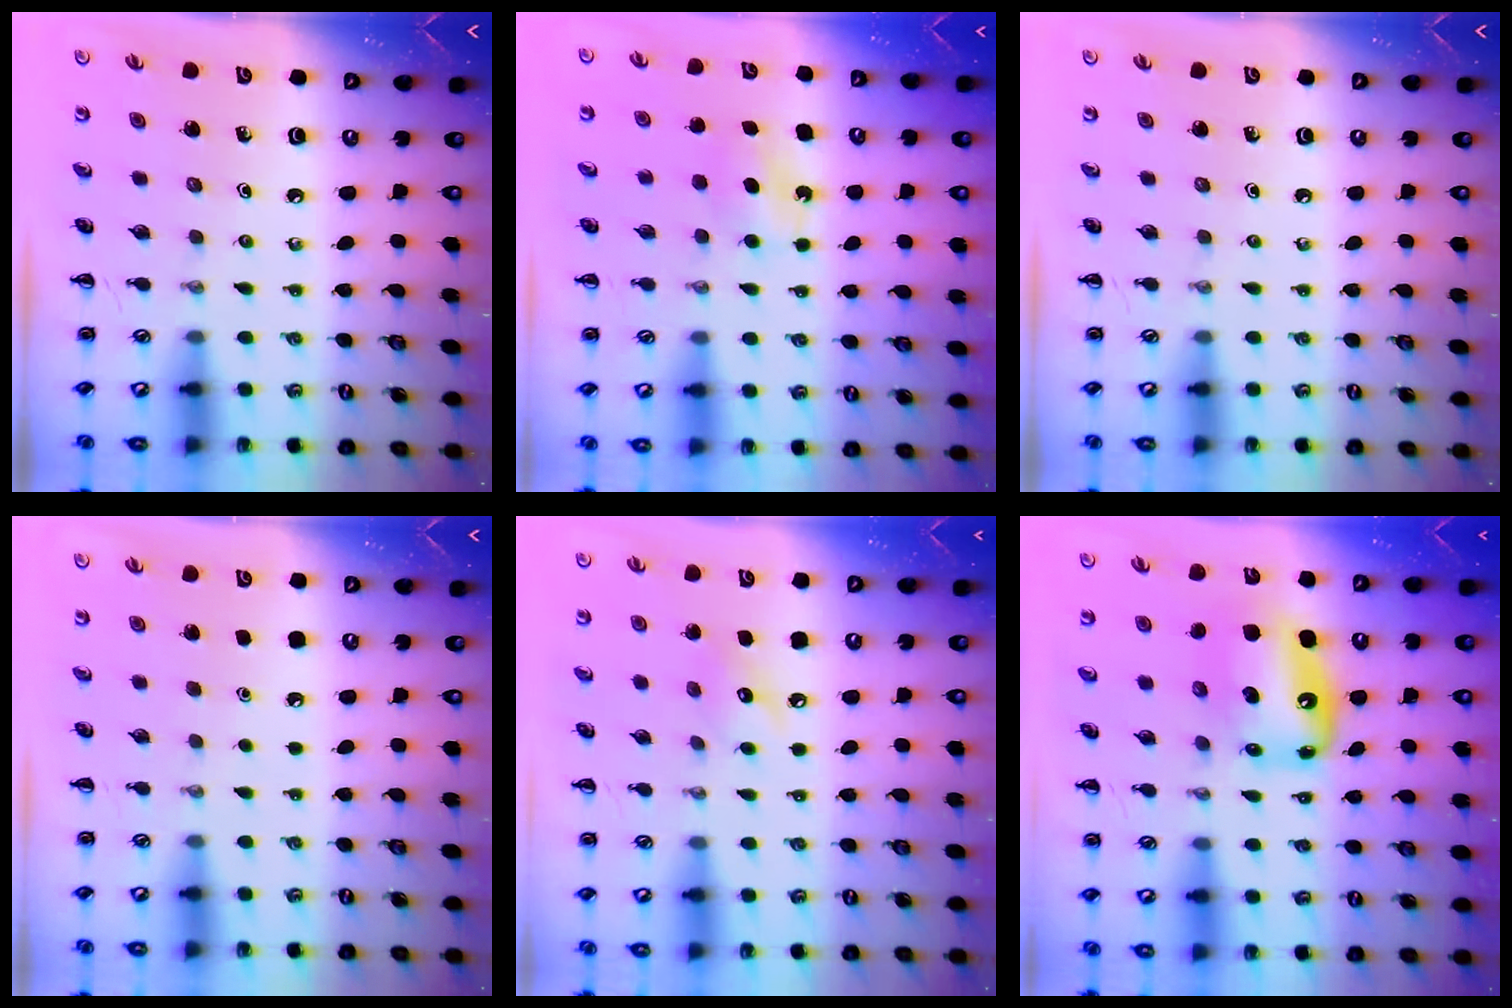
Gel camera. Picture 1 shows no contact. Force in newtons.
{"total": 5.7, "press": 5.5, "slide": 1.5}
{"total": 0.0}
{"total": 1.6, "press": 1.6, "slide": 0.1}
{"total": 7.3, "press": 7.3, "slide": 0.8}
{"total": 10.0, "press": 9.6, "slide": 2.8}